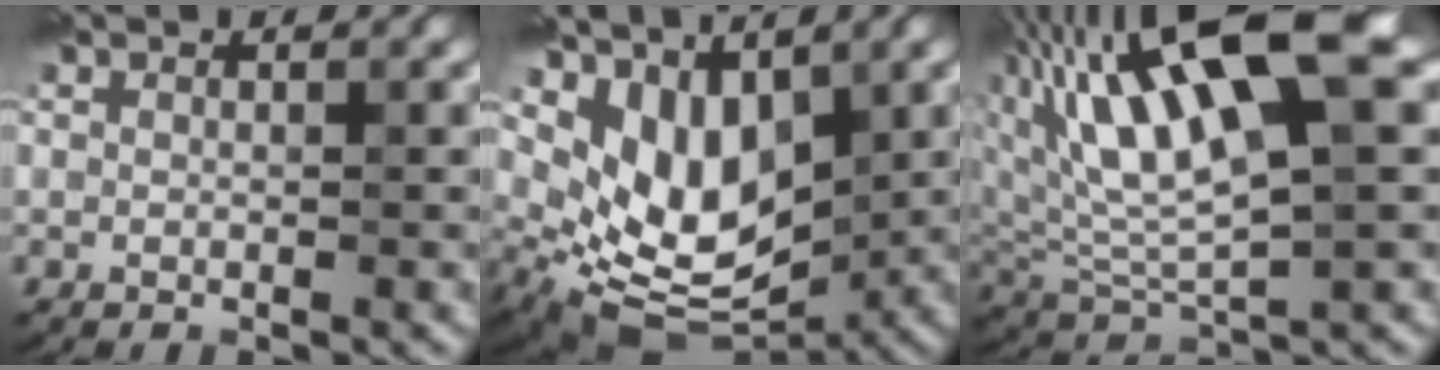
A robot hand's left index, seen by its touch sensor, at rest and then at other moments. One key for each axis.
{"total": 7.1, "fx": 2.1, "fy": 4.7, "fz": 4.9, "tx": -0.093, "ty": -0.025, "tz": 0.044}
{"total": 13.2, "fx": 4.5, "fy": 4.4, "fz": 11.6, "tx": -0.220, "ty": 0.022, "tz": 0.078}